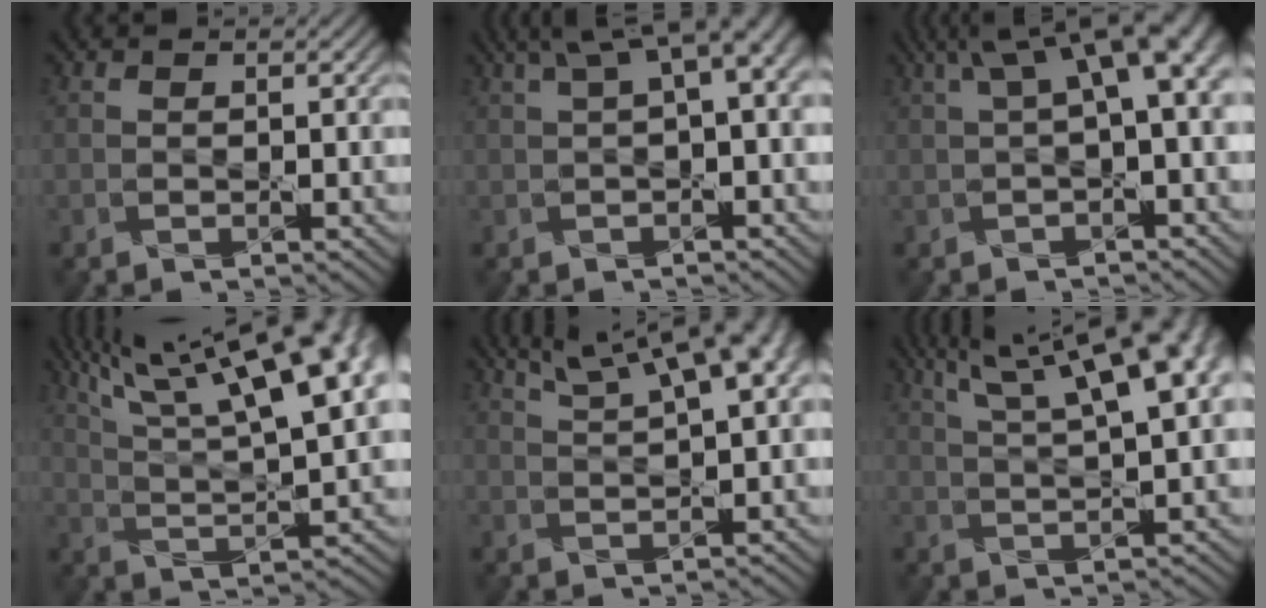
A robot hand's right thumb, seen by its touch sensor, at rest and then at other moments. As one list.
[{"total": 6.6, "force": [2.2, 1.8, 6.0], "torque": [-0.095, 0.028, 0.042]}, {"total": 8.0, "force": [2.1, 2.3, 7.3], "torque": [-0.115, 0.028, 0.036]}, {"total": 20.4, "force": [10.4, 6.6, 16.3], "torque": [-0.280, 0.048, 0.162]}, {"total": 10.7, "force": [5.8, 2.7, 8.5], "torque": [-0.135, 0.034, 0.081]}, {"total": 15.0, "force": [7.2, 4.3, 12.5], "torque": [-0.196, 0.040, 0.096]}]